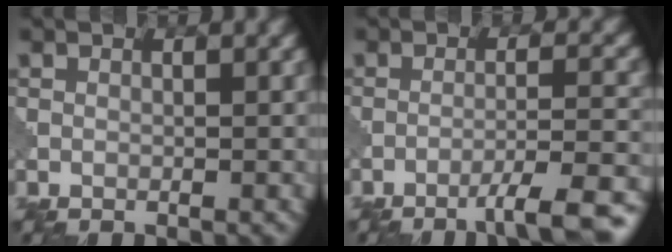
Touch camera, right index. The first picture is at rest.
{"total": 7.0, "force": [-4.9, 0.9, 4.9], "torque": [-0.063, 0.007, -0.073]}